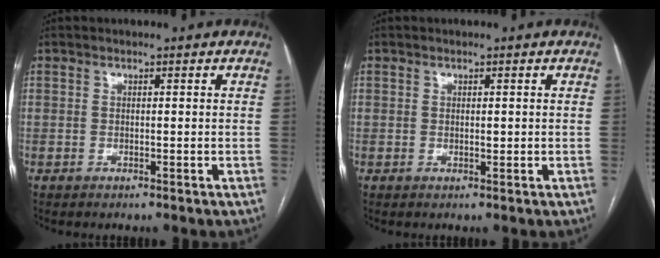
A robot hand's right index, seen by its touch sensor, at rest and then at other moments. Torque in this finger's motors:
{"motor_torque": [0.43, 0.22, 0.04, 0.01]}